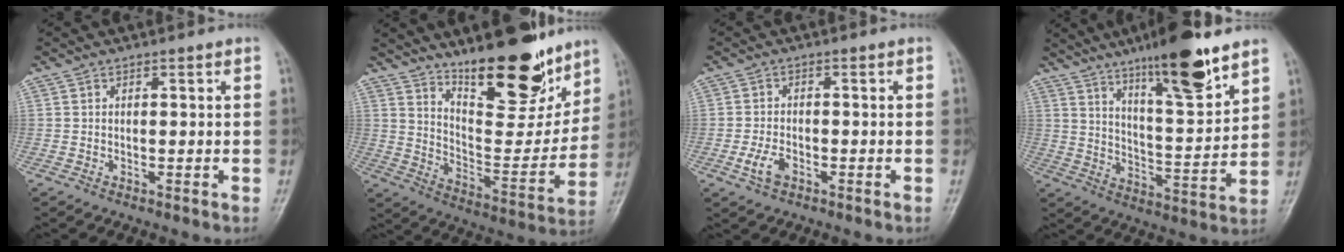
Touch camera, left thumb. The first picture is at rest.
{"total": 19.6, "force": [14.1, 6.7, 11.9], "torque": [-0.131, -0.102, 0.230]}
{"total": 3.5, "force": [-1.5, 2.1, 2.4], "torque": [-0.049, 0.004, -0.029]}
{"total": 16.3, "force": [11.1, 3.1, 11.5], "torque": [-0.169, -0.065, 0.187]}